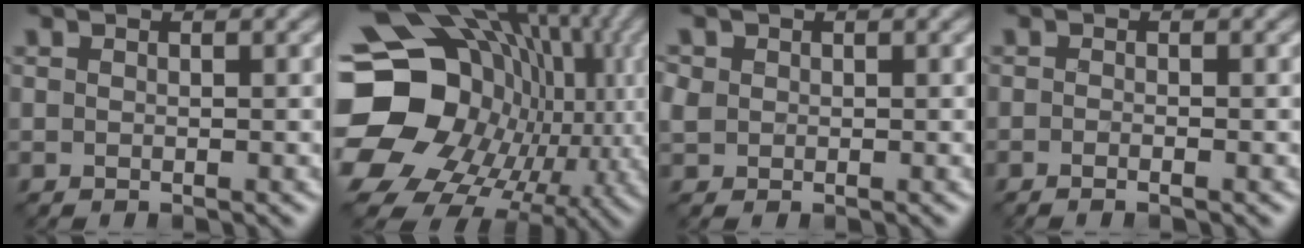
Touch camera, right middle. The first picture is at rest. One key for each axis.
{"total": 21.1, "fx": 0.4, "fy": 17.4, "fz": 11.8, "tx": -0.204, "ty": -0.007, "tz": 0.000}
{"total": 1.1, "fx": 0.2, "fy": 1.1, "fz": 0.3, "tx": -0.004, "ty": 0.002, "tz": 0.002}
{"total": 0.9, "fx": -0.5, "fy": 0.2, "fz": 0.8, "tx": -0.012, "ty": -0.005, "tz": -0.009}